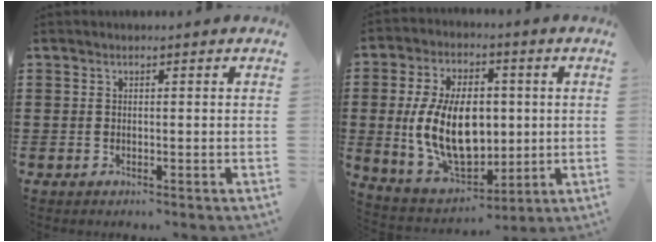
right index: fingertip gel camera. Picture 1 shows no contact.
{"total": 13.6, "force": [0.6, 8.5, 10.7], "torque": [-0.214, 0.000, 0.010]}